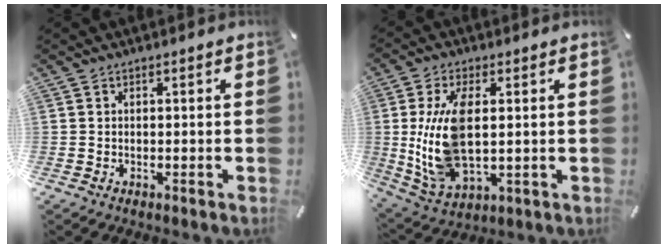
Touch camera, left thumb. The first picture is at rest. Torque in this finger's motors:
{"motor_torque": [0.58, 0.82, 2.08, -0.10, 0.34]}